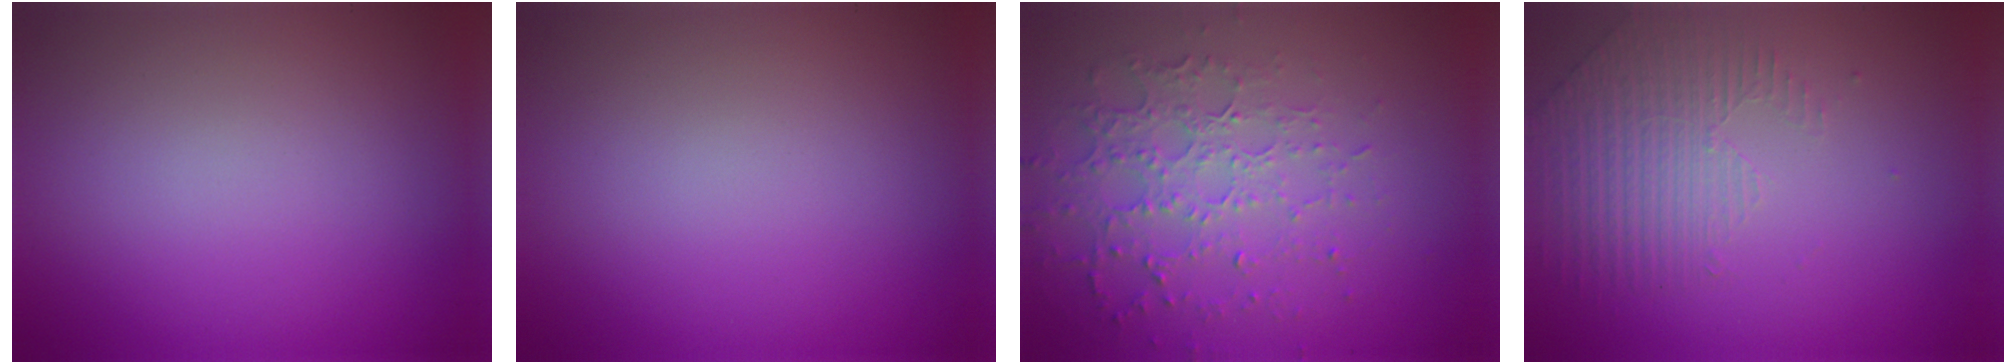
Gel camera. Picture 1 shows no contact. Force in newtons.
{"total": 0.0}
{"total": 5.0, "press": 3.5, "slide": 3.6}
{"total": 1.7, "press": 1.3, "slide": 1.1}